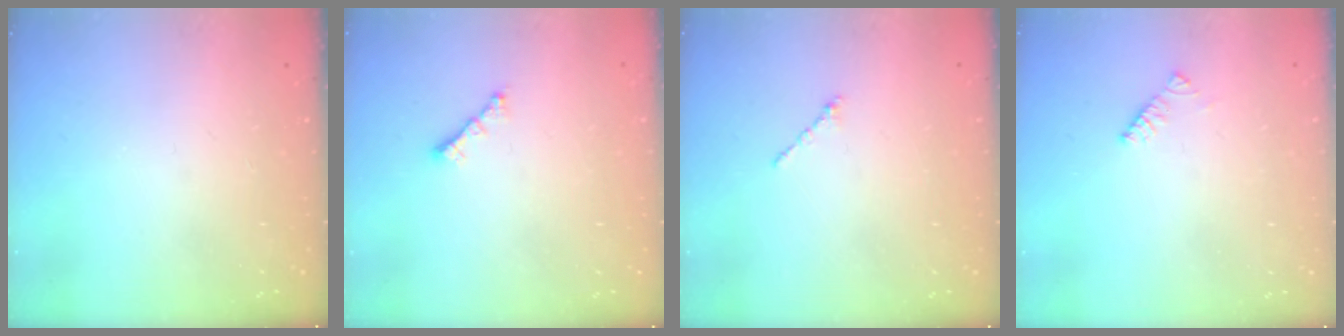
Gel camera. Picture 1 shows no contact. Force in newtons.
{"total": 1.5, "press": 1.4, "slide": 0.5}
{"total": 1.0, "press": 0.9, "slide": 0.4}
{"total": 2.6, "press": 2.6, "slide": 0.4}